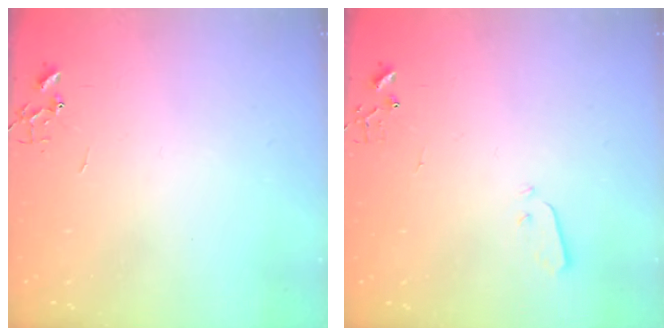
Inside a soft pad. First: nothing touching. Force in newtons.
{"total": 3.0, "press": 2.9, "slide": 0.3}